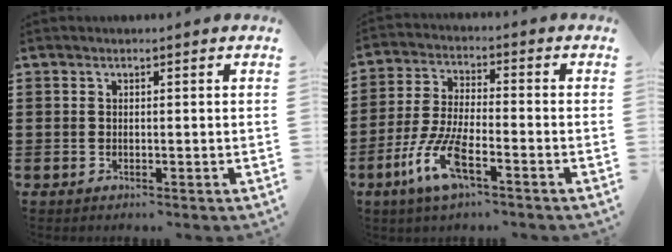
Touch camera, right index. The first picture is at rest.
{"total": 8.8, "force": [-4.5, 2.3, 7.2], "torque": [-0.174, -0.015, -0.089]}